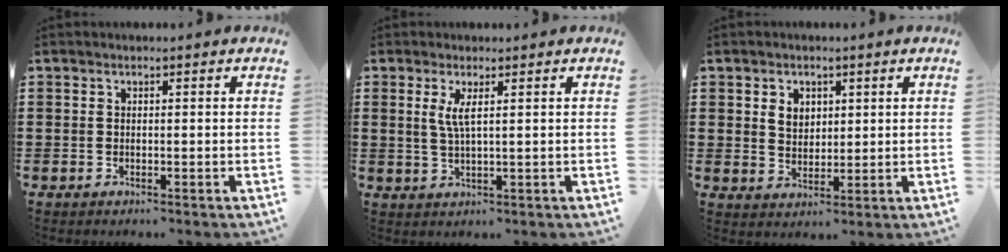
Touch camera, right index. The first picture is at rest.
{"total": 3.0, "force": [1.0, 0.2, 2.8], "torque": [-0.060, -0.001, 0.016]}
{"total": 3.2, "force": [1.3, 2.5, 1.5], "torque": [-0.038, 0.010, 0.023]}